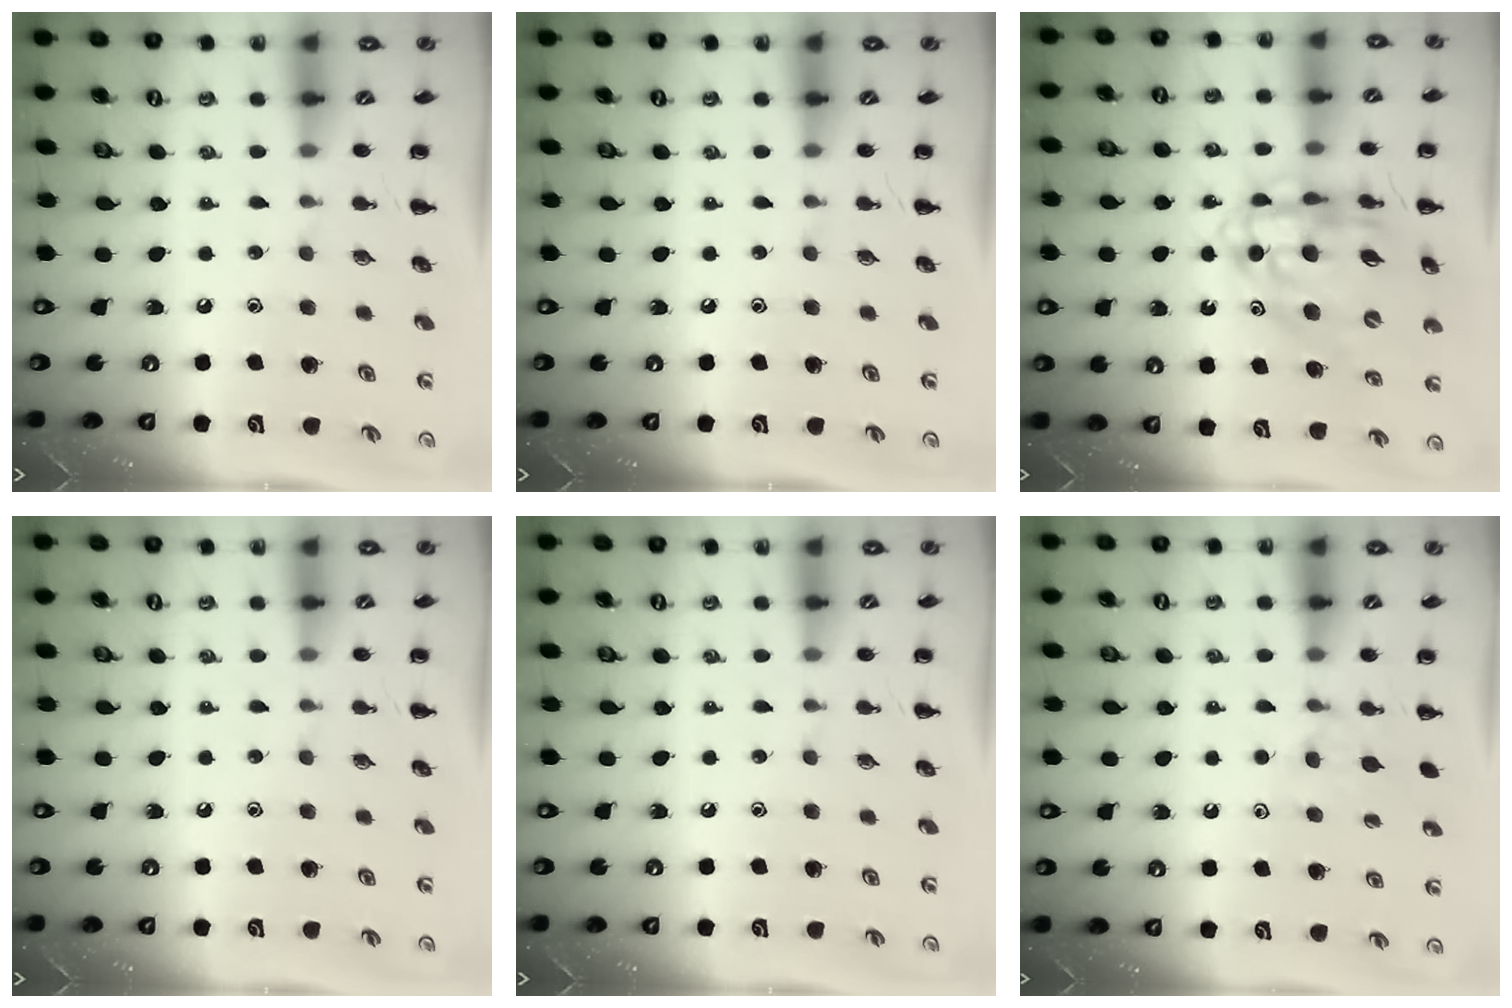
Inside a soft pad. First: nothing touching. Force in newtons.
{"total": 0.0}
{"total": 15.1, "press": 14.5, "slide": 4.2}
{"total": 0.0}
{"total": 0.0}
{"total": 5.6, "press": 5.4, "slide": 1.7}